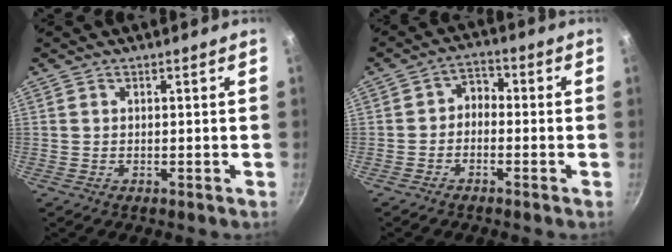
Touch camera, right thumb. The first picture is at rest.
{"total": 3.6, "force": [-1.2, 2.7, 2.0], "torque": [-0.020, 0.028, -0.030]}